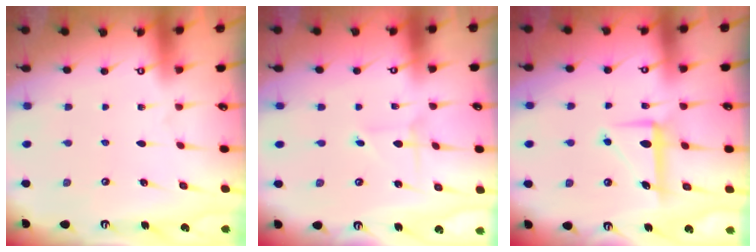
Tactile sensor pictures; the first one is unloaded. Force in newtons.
{"total": 0.9, "press": 0.9, "slide": 0.0}
{"total": 7.7, "press": 7.6, "slide": 1.2}